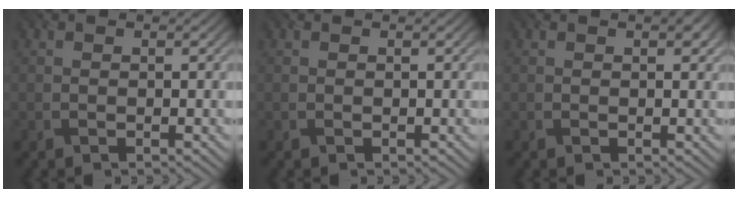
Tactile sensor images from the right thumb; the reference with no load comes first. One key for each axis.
{"total": 0.0}
{"total": 1.0, "fx": 0.5, "fy": 0.4, "fz": 0.8, "tx": -0.007, "ty": -0.003, "tz": 0.008}